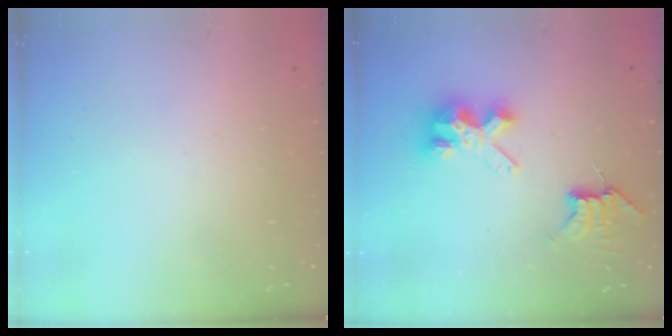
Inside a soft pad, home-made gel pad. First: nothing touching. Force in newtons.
{"total": 9.6, "press": 9.6, "slide": 0.7}